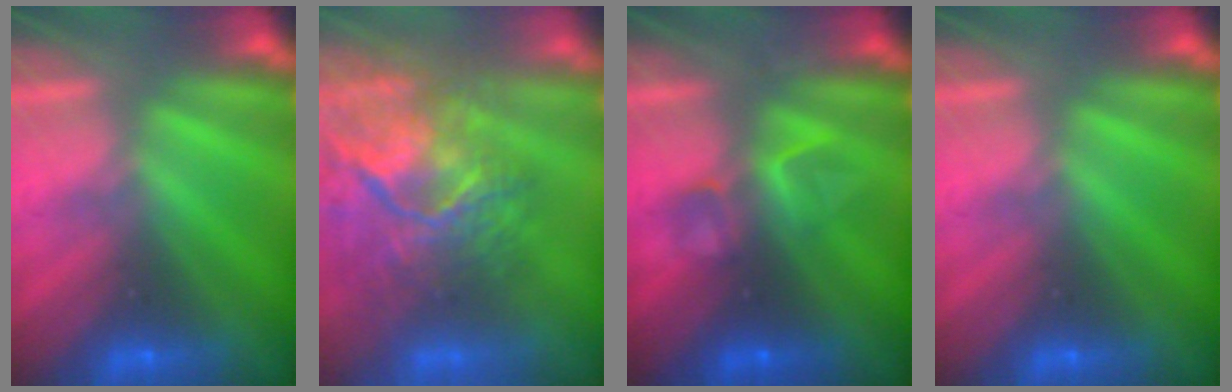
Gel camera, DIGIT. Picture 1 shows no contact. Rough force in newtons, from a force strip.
{"total": 7.7}
{"total": 3.5}
{"total": 0.0}